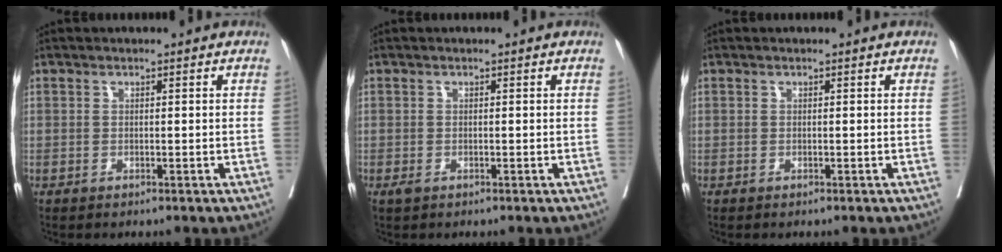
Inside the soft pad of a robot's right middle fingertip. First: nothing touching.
{"total": 0.8, "force": [-0.4, 0.4, 0.5], "torque": [-0.013, -0.002, -0.004]}
{"total": 0.0}